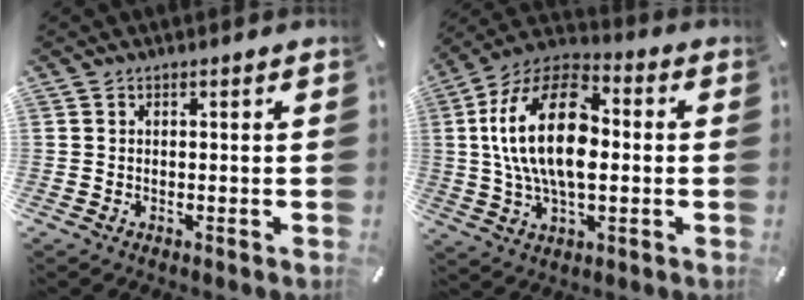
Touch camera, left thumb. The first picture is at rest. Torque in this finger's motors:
{"motor_torque": [0.56, 0.89, 2.62, -0.15, 0.32]}